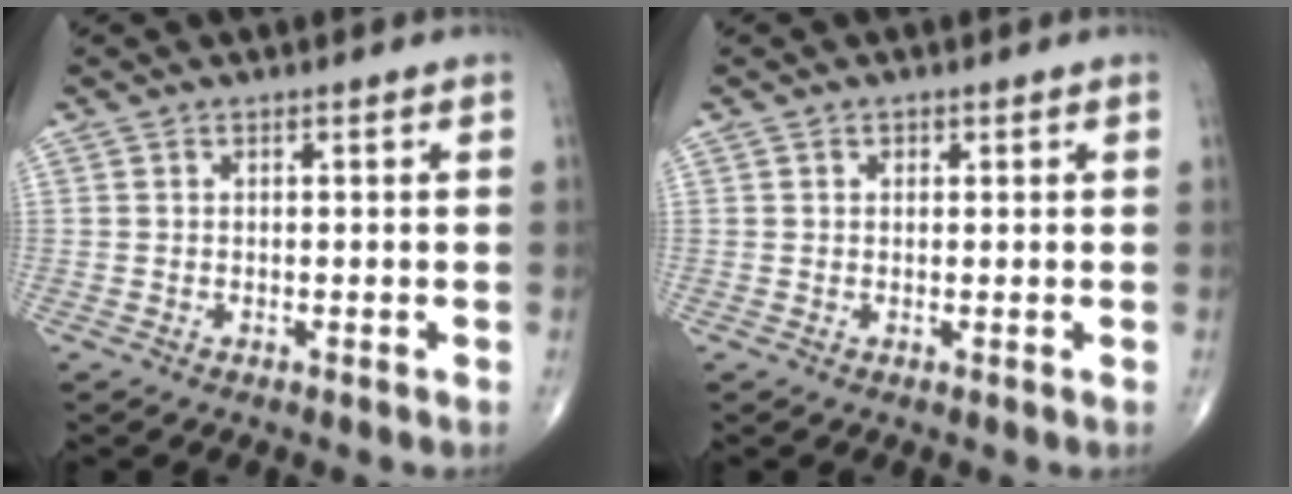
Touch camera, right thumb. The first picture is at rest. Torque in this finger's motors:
{"motor_torque": [0.24, -0.55, -0.07, 0.02, 0.01]}